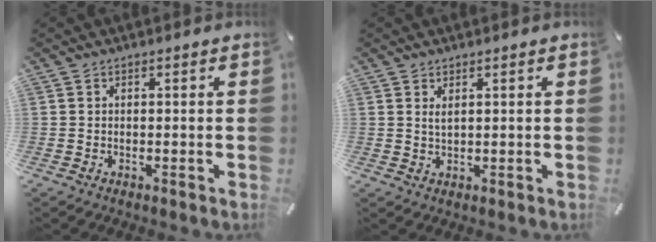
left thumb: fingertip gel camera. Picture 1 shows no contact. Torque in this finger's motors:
{"motor_torque": [0.17, -0.26, 0.16, -0.17, 0.08]}